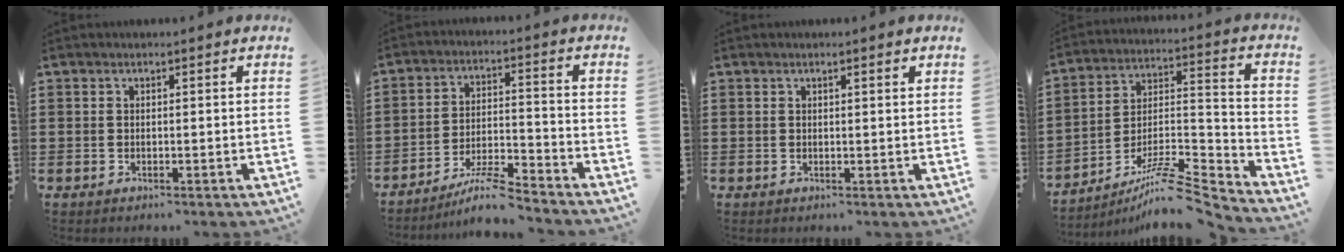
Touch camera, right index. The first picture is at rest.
{"total": 6.9, "force": [-6.3, 0.2, 2.9], "torque": [-0.059, -0.001, -0.121]}
{"total": 0.7, "force": [0.4, 0.1, 0.5], "torque": [-0.010, 0.002, 0.007]}
{"total": 9.2, "force": [-7.6, 1.5, 5.1], "torque": [-0.076, 0.012, -0.147]}